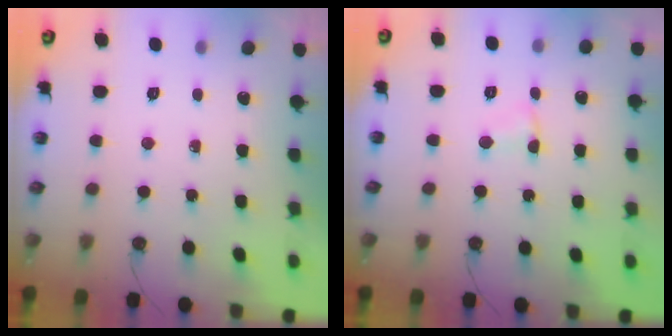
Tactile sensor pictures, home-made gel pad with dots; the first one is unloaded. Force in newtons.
{"total": 2.8, "press": 2.8, "slide": 0.3}